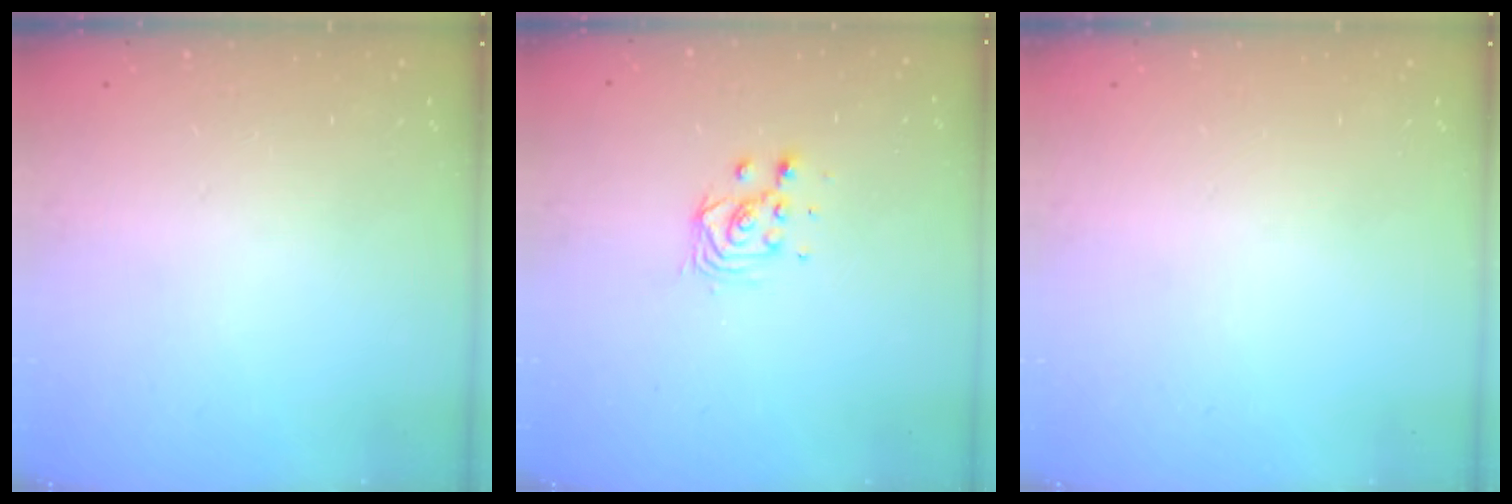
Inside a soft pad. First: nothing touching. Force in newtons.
{"total": 4.2, "press": 4.2, "slide": 0.3}
{"total": 0.0}